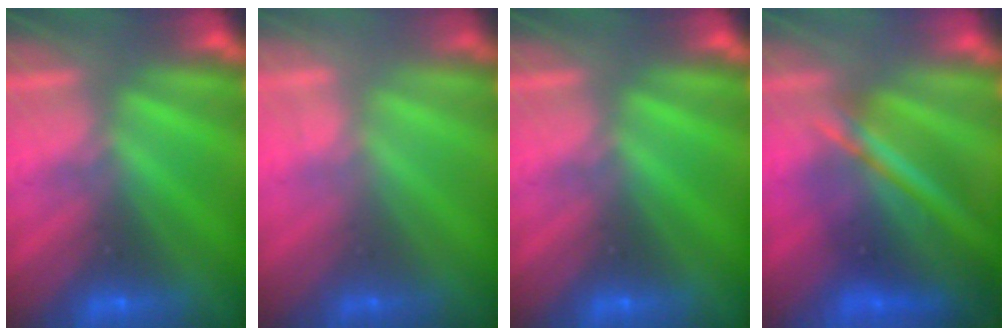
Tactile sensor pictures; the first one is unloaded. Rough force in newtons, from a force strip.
{"total": 2.3}
{"total": 0.0}
{"total": 9.3}